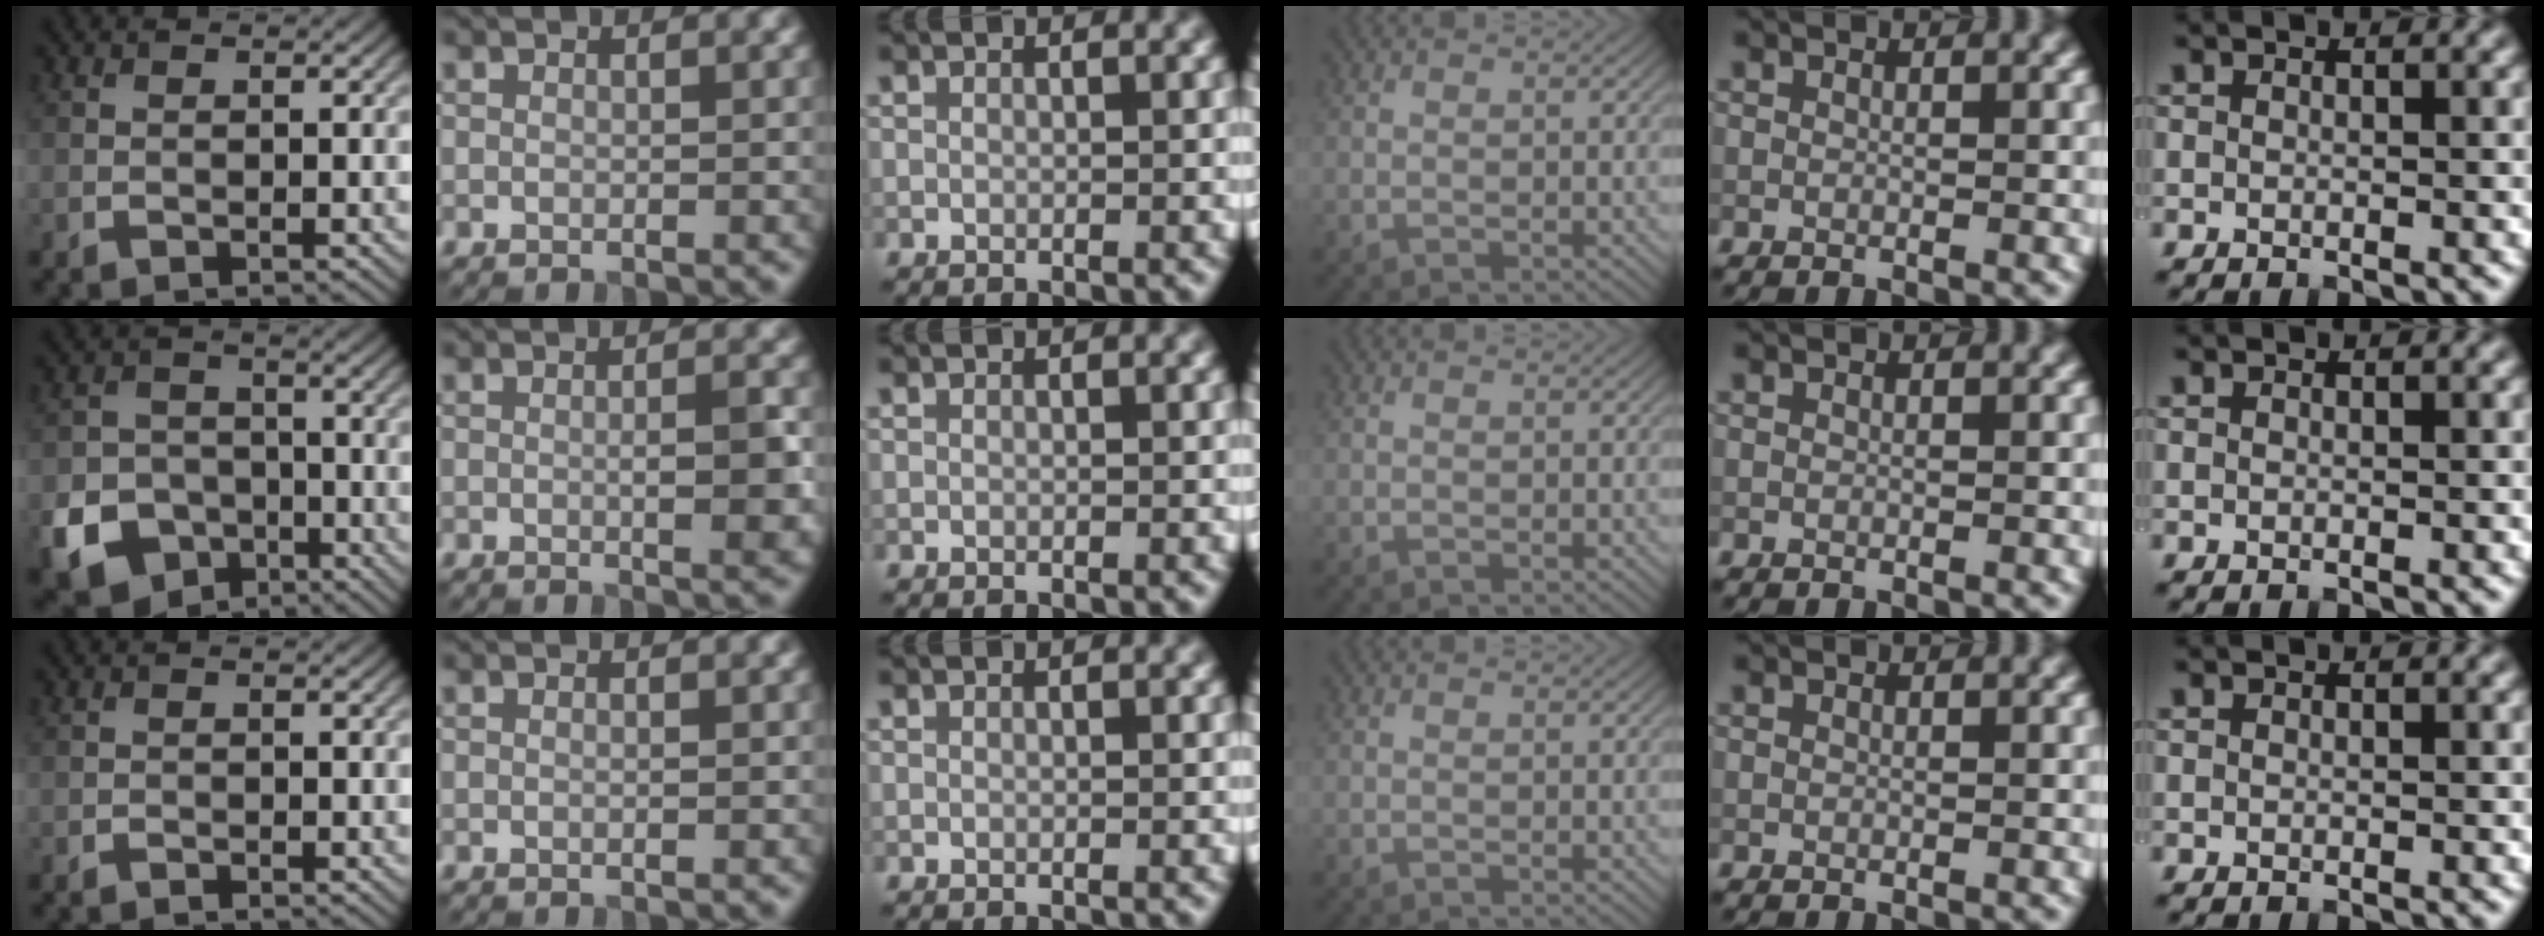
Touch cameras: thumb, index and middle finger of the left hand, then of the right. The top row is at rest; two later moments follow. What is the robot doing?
{"motion": "lift_and_place", "object": "coin"}